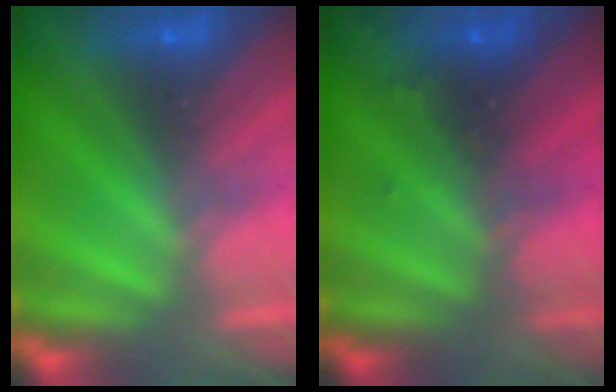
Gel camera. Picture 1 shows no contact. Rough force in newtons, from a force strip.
{"total": 6.6}